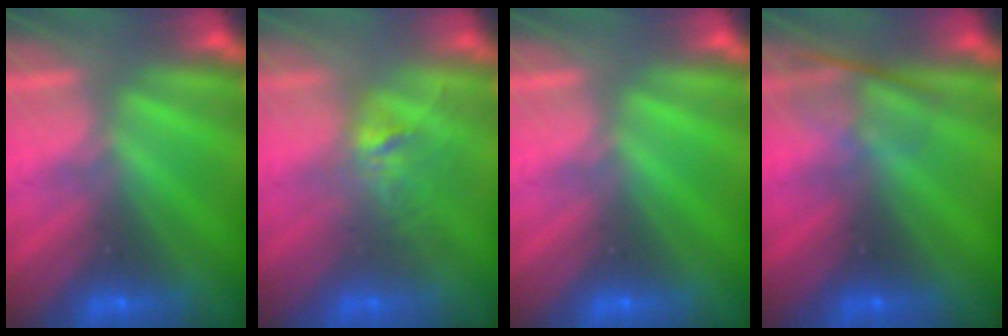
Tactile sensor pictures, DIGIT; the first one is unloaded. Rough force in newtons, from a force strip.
{"total": 2.7}
{"total": 0.0}
{"total": 2.4}